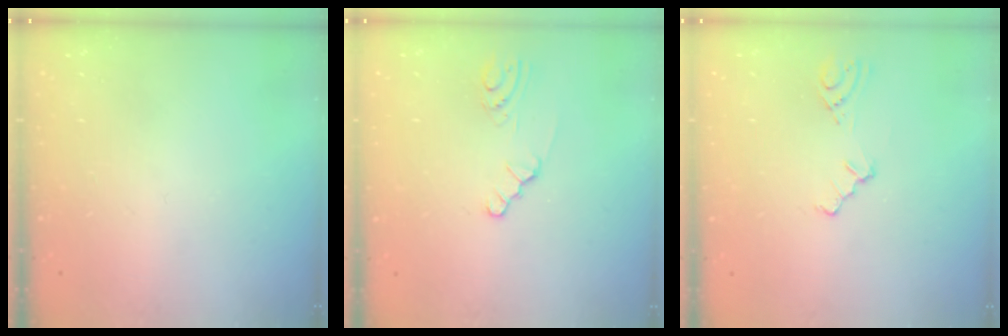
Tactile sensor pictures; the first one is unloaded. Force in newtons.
{"total": 2.2, "press": 2.2, "slide": 0.3}
{"total": 3.0, "press": 3.0, "slide": 0.4}